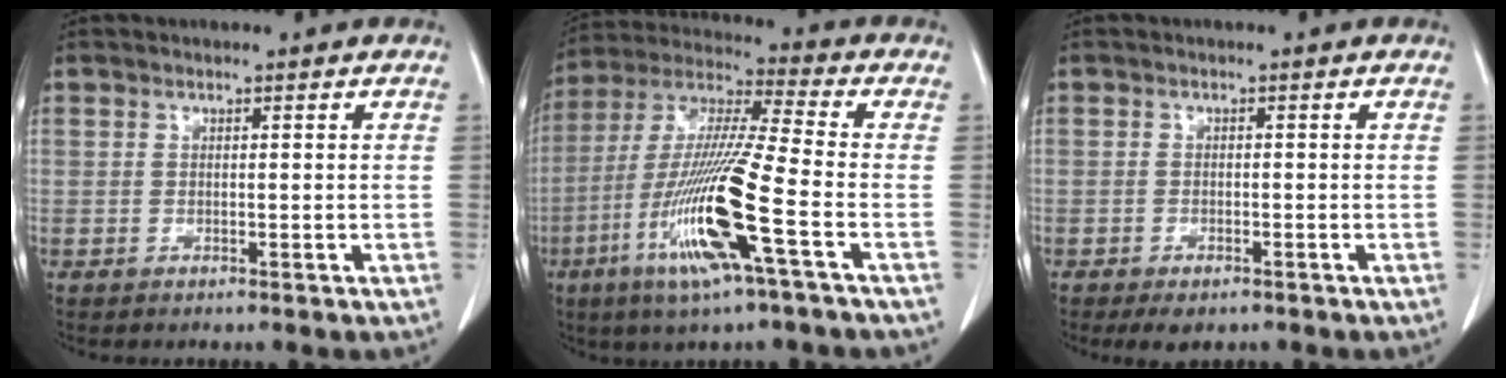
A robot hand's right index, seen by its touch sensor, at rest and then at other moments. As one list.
[{"total": 17.2, "force": [-6.3, -0.1, 15.9], "torque": [-0.331, -0.022, -0.126]}, {"total": 2.9, "force": [-2.0, 1.4, 1.7], "torque": [-0.026, -0.003, -0.021]}]